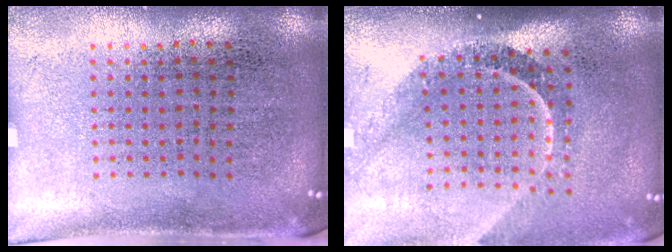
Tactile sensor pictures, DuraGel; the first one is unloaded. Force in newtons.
{"total": 2.3, "press": 1.6, "slide": 1.7}